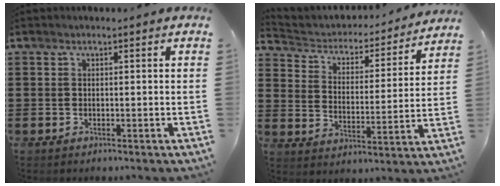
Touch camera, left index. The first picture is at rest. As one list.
[{"total": 3.0, "force": [2.7, 1.3, 0.4], "torque": [-0.029, -0.024, 0.036]}]